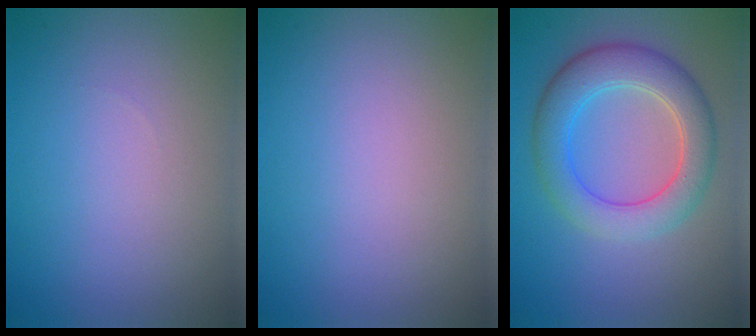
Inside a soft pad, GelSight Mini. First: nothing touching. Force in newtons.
{"total": 0.0}
{"total": 5.8, "press": 5.8, "slide": 0.3}